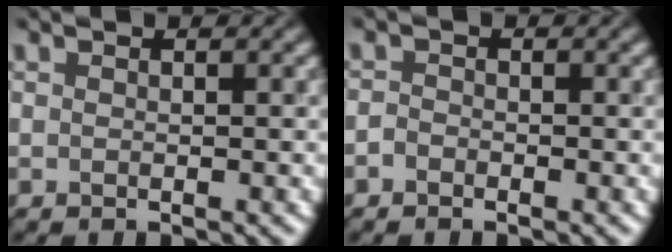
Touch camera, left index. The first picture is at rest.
{"total": 0.7, "force": [-0.6, 0.4, 0.2], "torque": [0.000, 0.005, -0.014]}